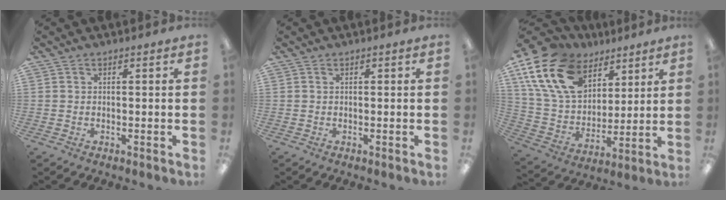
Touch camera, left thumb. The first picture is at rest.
{"total": 0.0}
{"total": 20.6, "force": [11.1, 13.2, 11.2], "torque": [-0.241, -0.035, 0.210]}